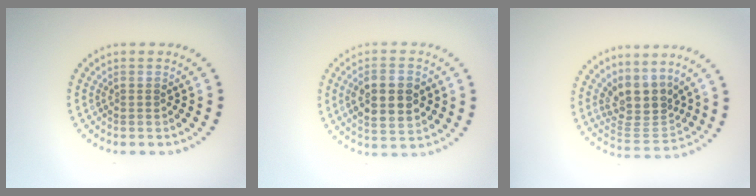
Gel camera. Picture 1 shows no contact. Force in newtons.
{"total": 5.3, "press": 5.2, "slide": 0.4}
{"total": 4.1, "press": 3.2, "slide": 2.5}